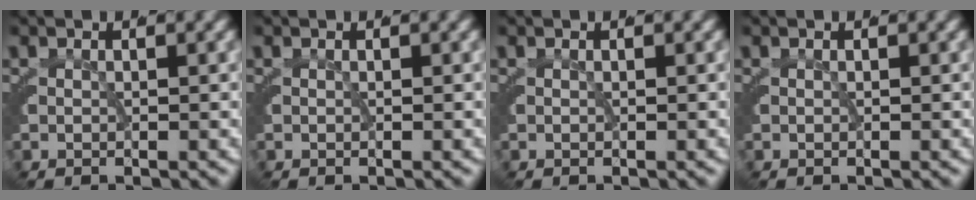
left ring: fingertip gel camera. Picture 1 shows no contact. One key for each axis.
{"total": 0.0}
{"total": 0.0}
{"total": 0.0}